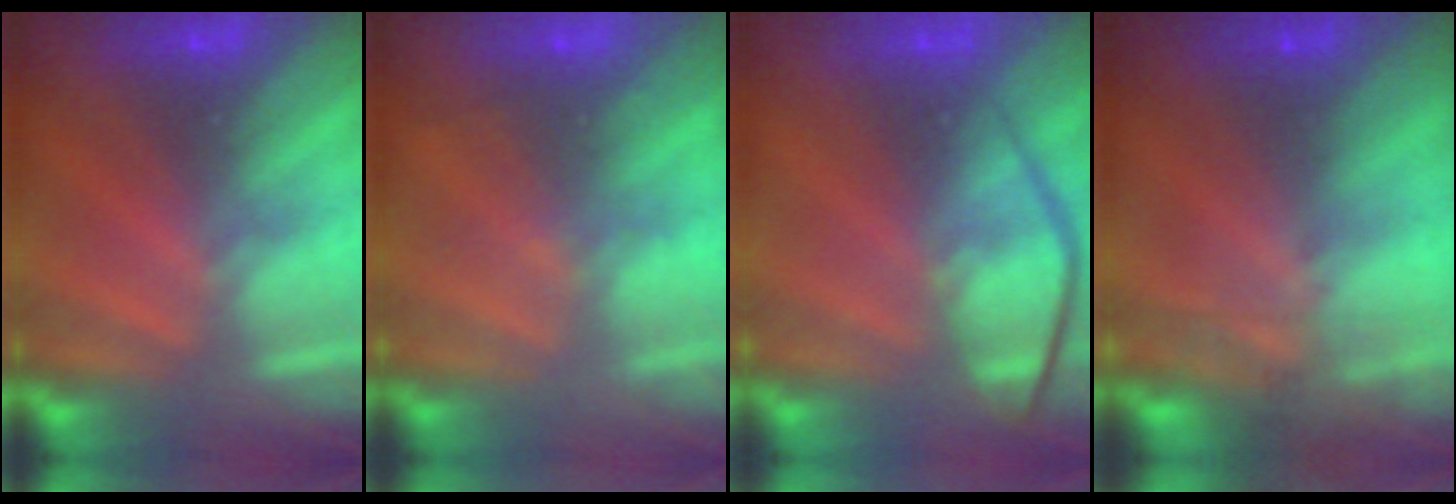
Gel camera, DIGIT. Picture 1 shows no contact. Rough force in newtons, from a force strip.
{"total": 2.0}
{"total": 4.5}
{"total": 8.3}